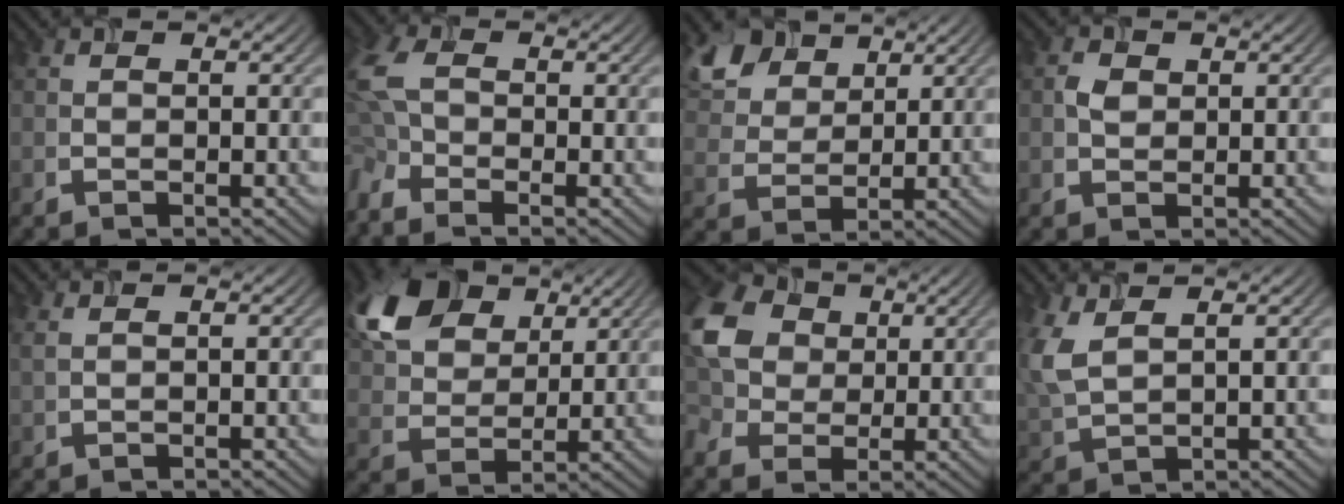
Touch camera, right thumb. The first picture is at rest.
{"total": 7.3, "force": [-3.2, 3.9, 5.2], "torque": [-0.158, -0.014, -0.076]}
{"total": 8.8, "force": [5.6, 5.0, 4.5], "torque": [-0.122, 0.013, 0.109]}
{"total": 1.8, "force": [0.4, 1.4, 1.0], "torque": [-0.023, 0.002, 0.004]}
{"total": 0.8, "force": [0.5, 0.1, 0.6], "torque": [-0.019, 0.004, 0.012]}
{"total": 12.7, "force": [6.7, 7.7, 7.6], "torque": [-0.180, 0.027, 0.123]}
{"total": 10.3, "force": [1.8, 8.1, 6.1], "torque": [-0.170, 0.014, 0.022]}
{"total": 5.6, "force": [2.4, 2.5, 4.4], "torque": [-0.126, 0.007, 0.051]}